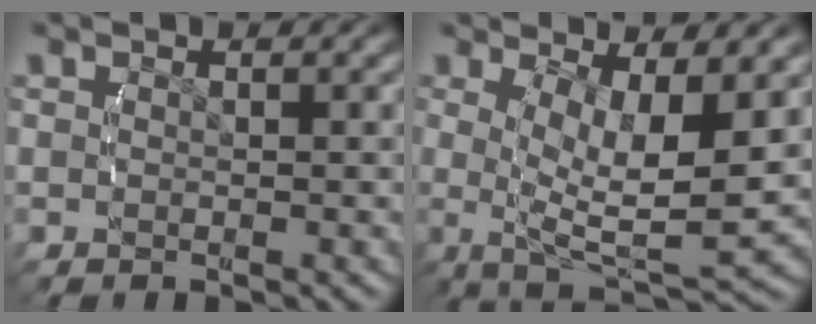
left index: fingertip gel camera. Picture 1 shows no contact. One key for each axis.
{"total": 8.8, "fx": -0.6, "fy": 4.4, "fz": 7.6, "tx": -0.138, "ty": -0.033, "tz": -0.002}